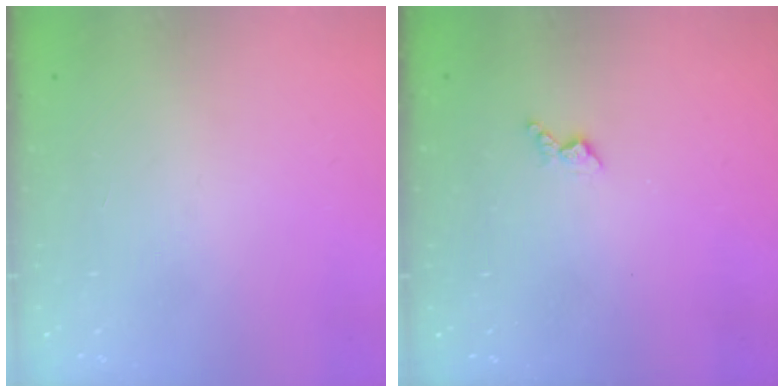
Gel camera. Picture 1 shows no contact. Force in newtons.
{"total": 3.8, "press": 3.7, "slide": 0.6}